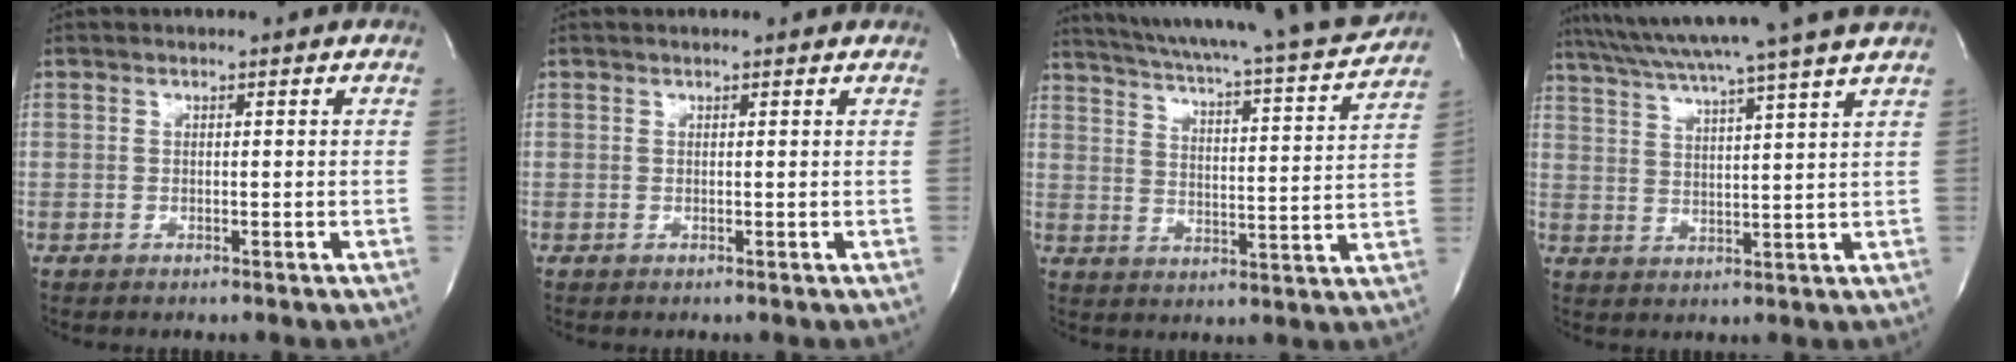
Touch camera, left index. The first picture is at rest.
{"total": 1.8, "force": [1.7, 0.1, 0.6], "torque": [-0.014, 0.012, 0.017]}
{"total": 21.6, "force": [19.7, 0.4, 8.9], "torque": [-0.147, -0.042, 0.264]}
{"total": 16.6, "force": [14.2, -2.3, 8.2], "torque": [-0.148, -0.010, 0.201]}